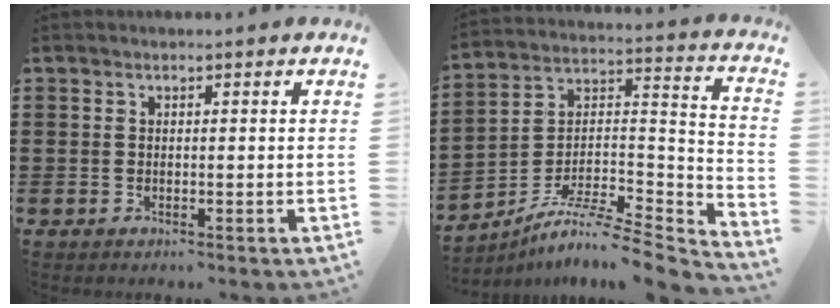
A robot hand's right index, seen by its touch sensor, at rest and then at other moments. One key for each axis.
{"total": 8.1, "fx": -6.7, "fy": 1.3, "fz": 4.4, "tx": -0.086, "ty": 0.001, "tz": -0.136}